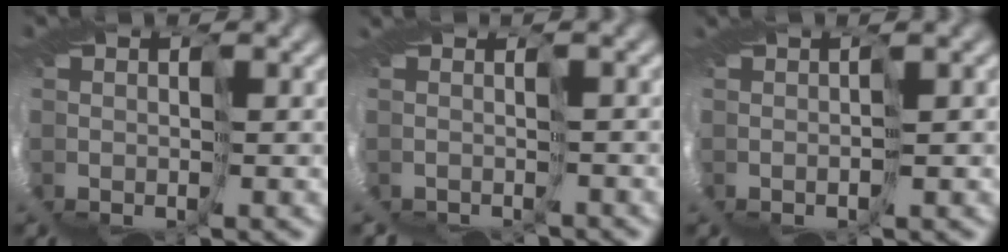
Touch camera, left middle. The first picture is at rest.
{"total": 4.9, "force": [-3.3, -2.2, -2.9], "torque": [0.057, -0.006, -0.025]}
{"total": 3.5, "force": [0.1, -3.0, -1.7], "torque": [0.026, -0.003, 0.011]}